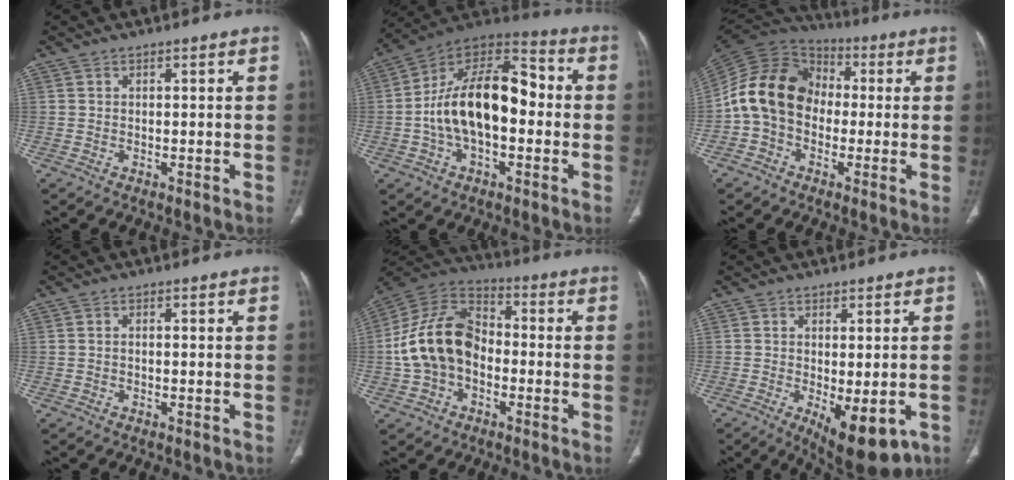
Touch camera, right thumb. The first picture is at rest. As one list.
[{"total": 20.0, "force": [-1.2, 11.2, 16.5], "torque": [-0.268, 0.046, -0.027]}, {"total": 14.5, "force": [-1.2, 11.4, 8.9], "torque": [-0.148, 0.039, -0.037]}, {"total": 0.7, "force": [-0.2, 0.4, 0.5], "torque": [-0.006, 0.003, -0.007]}, {"total": 15.8, "force": [-2.3, 11.2, 11.0], "torque": [-0.198, 0.043, -0.051]}, {"total": 11.6, "force": [-4.4, 4.8, 9.5], "torque": [-0.122, -0.011, -0.053]}]